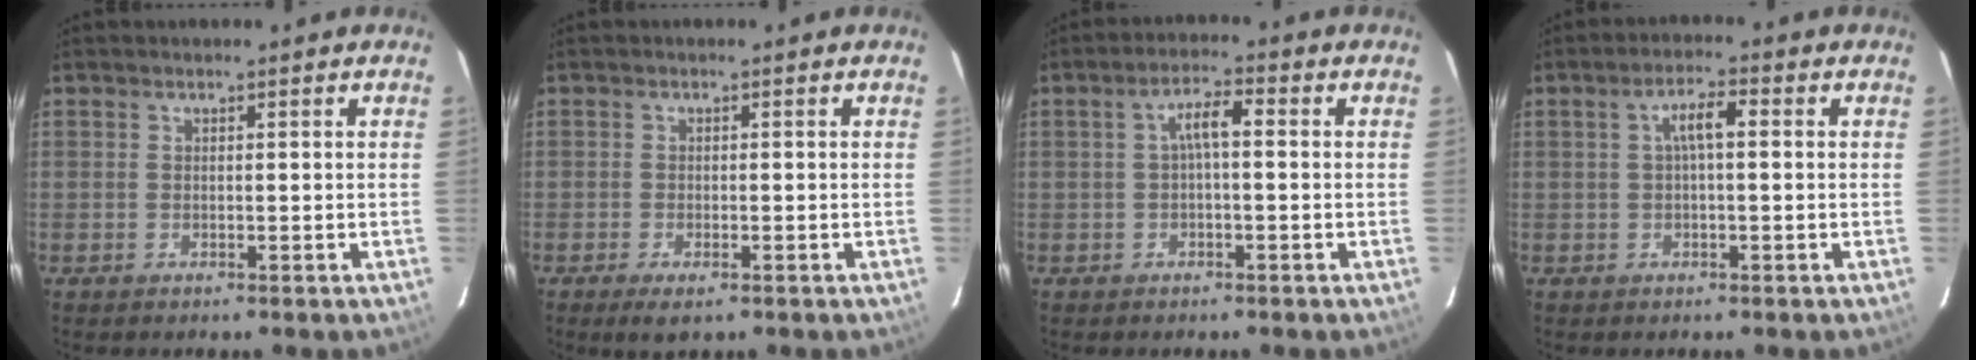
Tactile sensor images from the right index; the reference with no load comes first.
{"total": 6.1, "force": [-3.9, 2.2, 4.0], "torque": [-0.093, -0.021, -0.066]}
{"total": 3.8, "force": [-0.1, 1.1, 3.7], "torque": [-0.070, 0.014, 0.001]}
{"total": 3.9, "force": [0.4, 1.0, 3.7], "torque": [-0.071, 0.012, 0.009]}